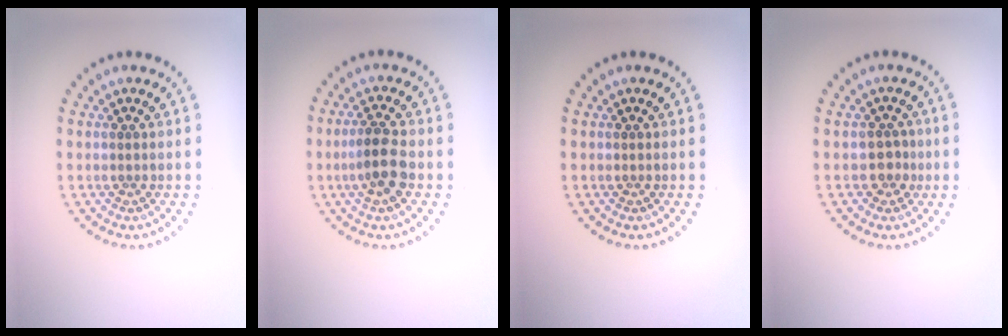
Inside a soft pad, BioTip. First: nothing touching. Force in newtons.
{"total": 3.3, "press": 3.2, "slide": 1.1}
{"total": 0.0}
{"total": 1.7, "press": 1.5, "slide": 0.8}